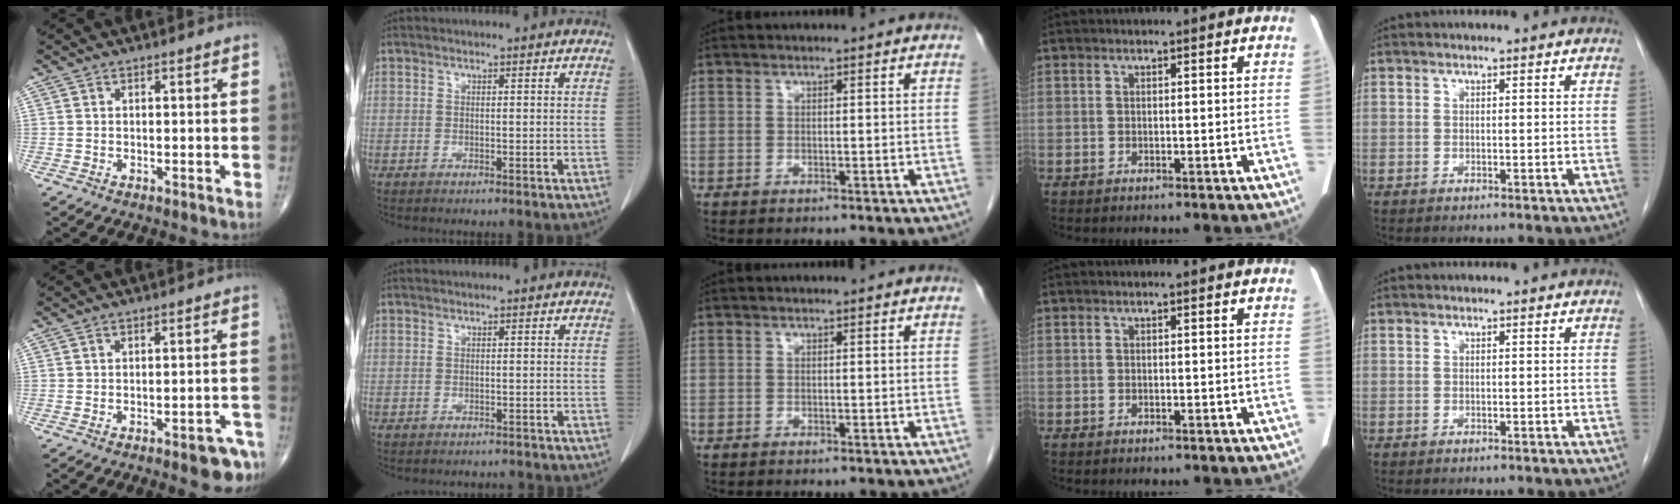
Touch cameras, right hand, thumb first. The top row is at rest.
{"thumb": {"total": 5.8, "force": [-3.8, 2.0, 4.0], "torque": [-0.033, 0.026, -0.042]}, "index": {"total": 2.9, "force": [-2.3, 1.8, 0.2], "torque": [-0.008, 0.011, -0.030]}}